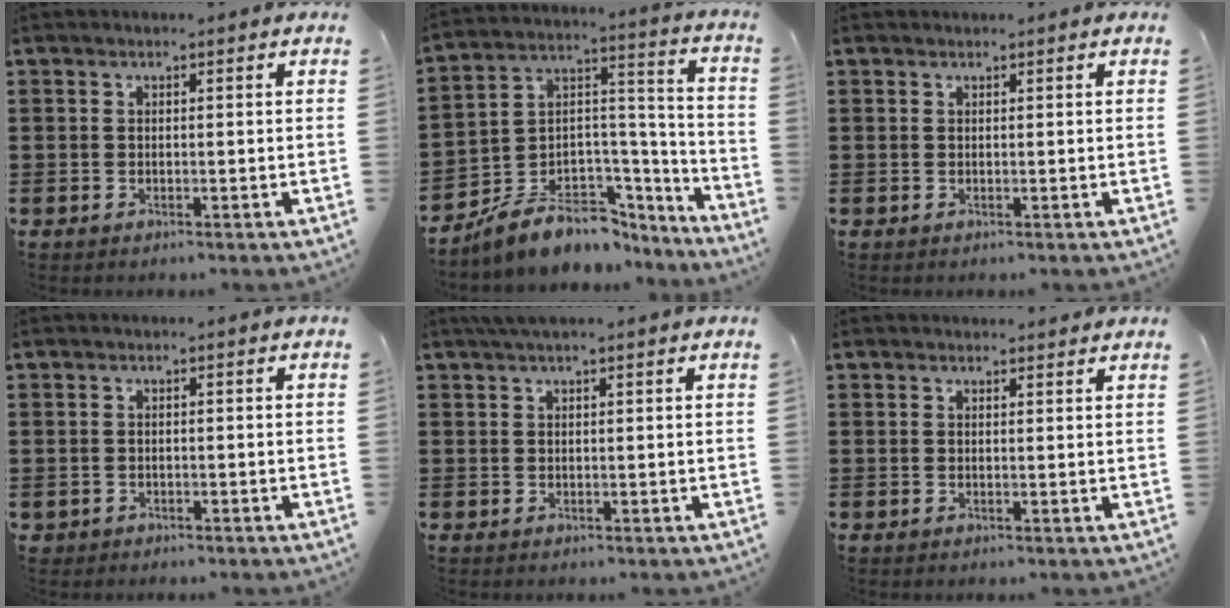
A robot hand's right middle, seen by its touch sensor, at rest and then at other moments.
{"total": 7.2, "force": [-5.7, 4.0, 1.8], "torque": [-0.047, 0.001, -0.108]}
{"total": 0.0}
{"total": 0.8, "force": [-0.6, 0.5, 0.0], "torque": [-0.003, 0.002, -0.015]}
{"total": 1.5, "force": [1.1, 0.2, 1.0], "torque": [-0.022, 0.004, 0.019]}
{"total": 0.8, "force": [0.8, 0.1, 0.1], "torque": [0.003, -0.002, 0.013]}